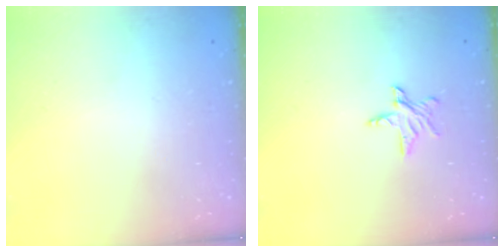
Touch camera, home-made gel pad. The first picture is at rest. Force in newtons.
{"total": 6.3, "press": 6.2, "slide": 0.5}